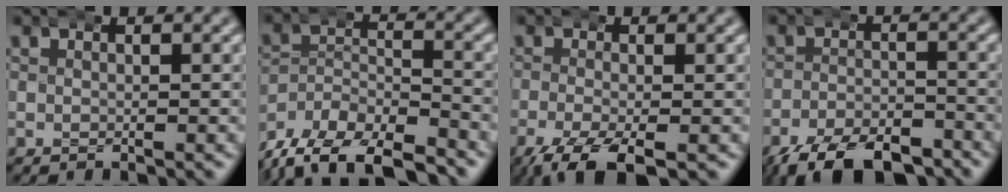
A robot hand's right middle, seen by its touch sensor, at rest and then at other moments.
{"total": 10.7, "force": [-8.4, 5.8, 3.4], "torque": [-0.062, -0.032, -0.142]}
{"total": 5.3, "force": [-3.8, 1.7, 3.3], "torque": [-0.066, -0.026, -0.048]}
{"total": 8.5, "force": [-7.2, 2.7, 3.4], "torque": [-0.041, -0.019, -0.113]}